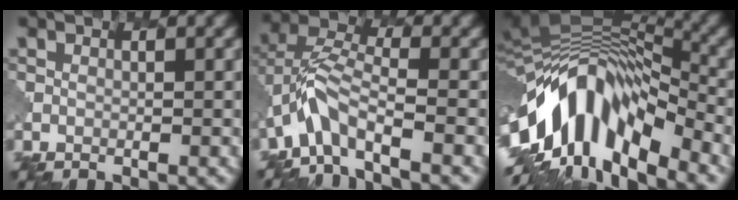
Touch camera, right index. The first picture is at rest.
{"total": 4.9, "force": [-2.5, 1.8, 3.8], "torque": [-0.076, 0.005, -0.060]}
{"total": 13.6, "force": [-5.0, 6.8, 10.7], "torque": [-0.188, 0.020, -0.089]}